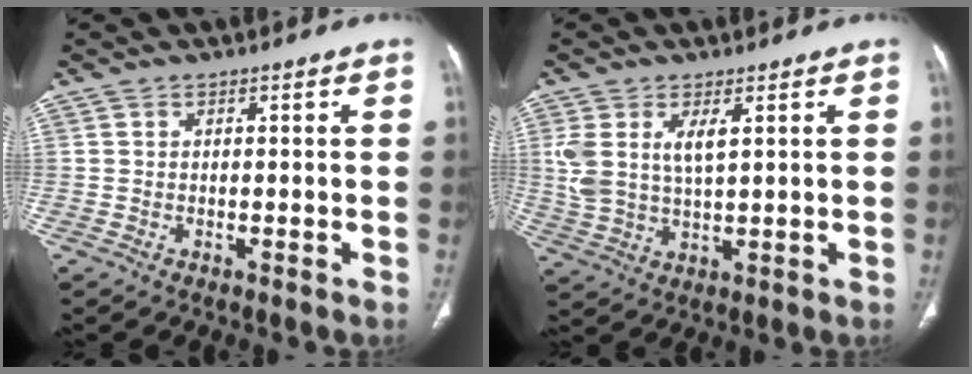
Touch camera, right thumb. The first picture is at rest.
{"total": 8.0, "force": [2.4, 3.8, 6.6], "torque": [-0.143, -0.005, 0.056]}